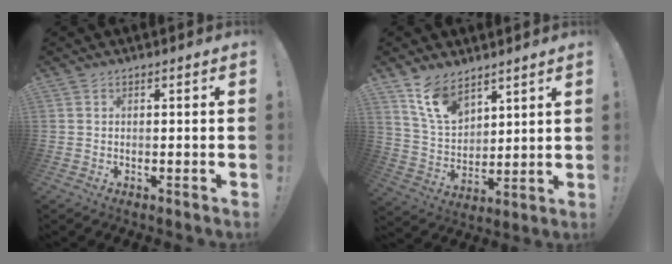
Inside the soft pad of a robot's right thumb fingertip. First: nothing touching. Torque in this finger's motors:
{"motor_torque": [1.73, 1.45, 0.10, -0.11, 0.05]}